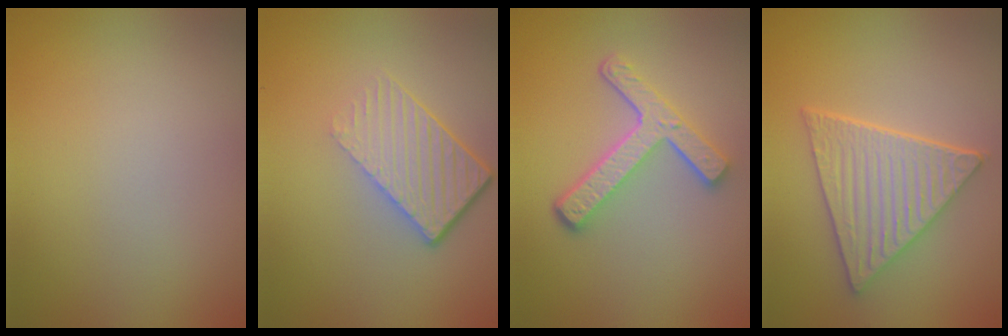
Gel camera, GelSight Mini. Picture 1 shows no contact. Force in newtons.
{"total": 4.4, "press": 2.8, "slide": 3.3}
{"total": 4.5, "press": 3.4, "slide": 2.8}
{"total": 5.5, "press": 4.5, "slide": 3.2}